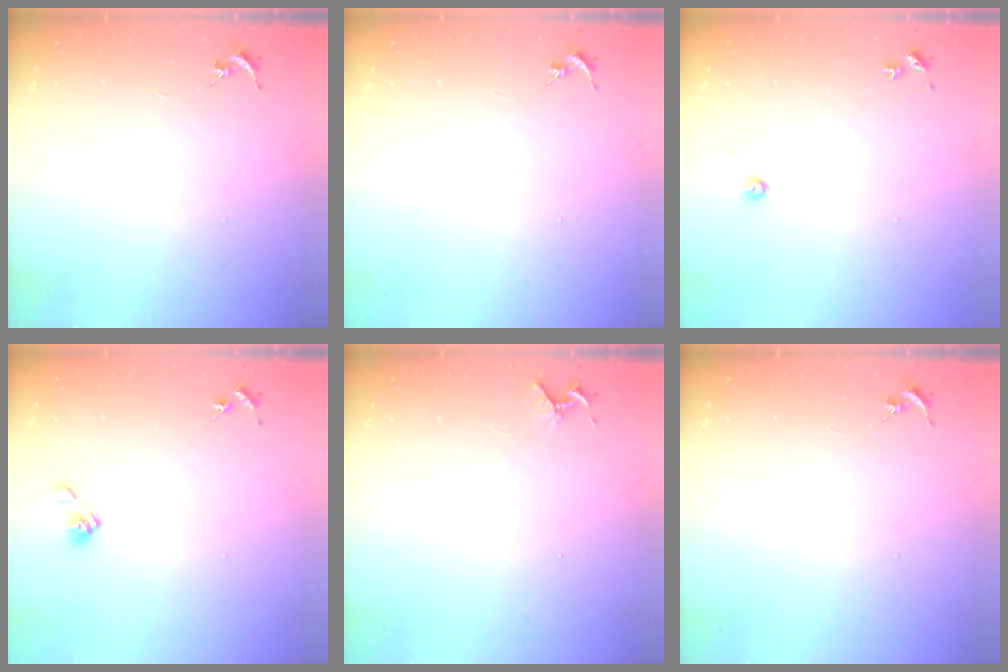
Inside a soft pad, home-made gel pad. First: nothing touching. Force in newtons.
{"total": 0.0}
{"total": 3.0, "press": 3.0, "slide": 0.3}
{"total": 5.8, "press": 5.3, "slide": 2.3}
{"total": 4.2, "press": 4.2, "slide": 0.4}
{"total": 0.0}